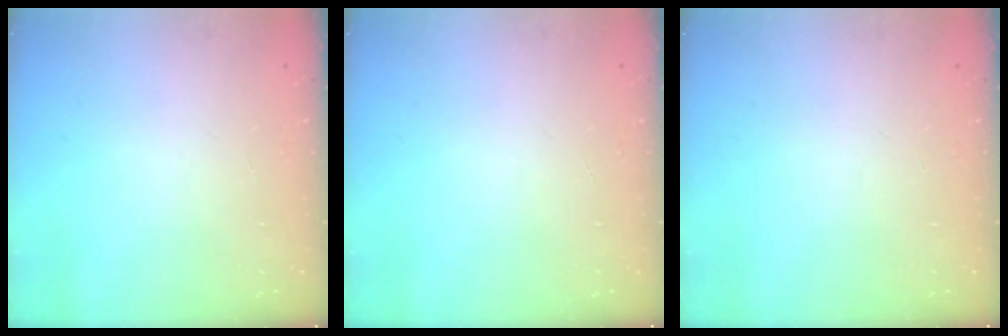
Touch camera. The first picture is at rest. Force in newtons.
{"total": 0.0}
{"total": 0.0}